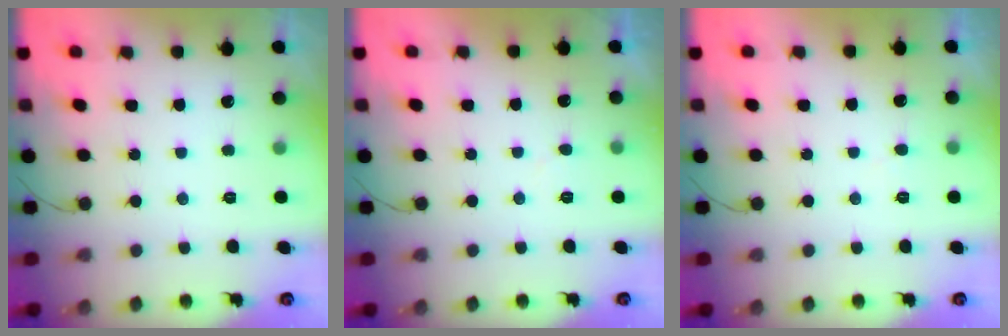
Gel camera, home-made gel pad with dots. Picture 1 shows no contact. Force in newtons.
{"total": 3.2, "press": 3.2, "slide": 0.3}
{"total": 3.3, "press": 3.3, "slide": 0.2}